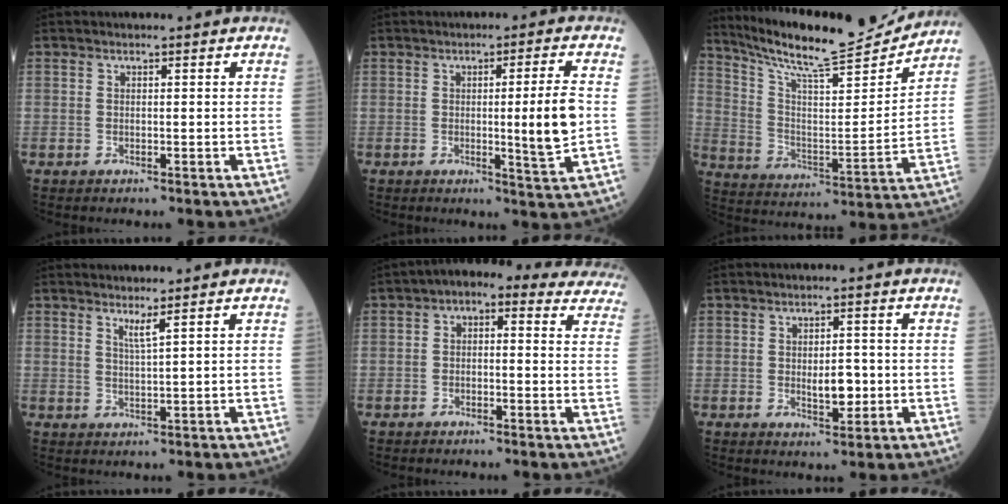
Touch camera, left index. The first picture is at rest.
{"total": 6.4, "force": [-0.3, -1.2, 6.3], "torque": [-0.093, -0.018, -0.005]}
{"total": 18.6, "force": [17.5, 0.5, 6.2], "torque": [-0.125, -0.037, 0.277]}
{"total": 1.8, "force": [1.1, -0.6, 1.2], "torque": [-0.024, -0.015, 0.024]}
{"total": 12.0, "force": [8.8, 5.6, 5.9], "torque": [-0.048, 0.037, 0.077]}
{"total": 3.7, "force": [-0.6, 1.6, 3.3], "torque": [-0.049, -0.005, -0.006]}